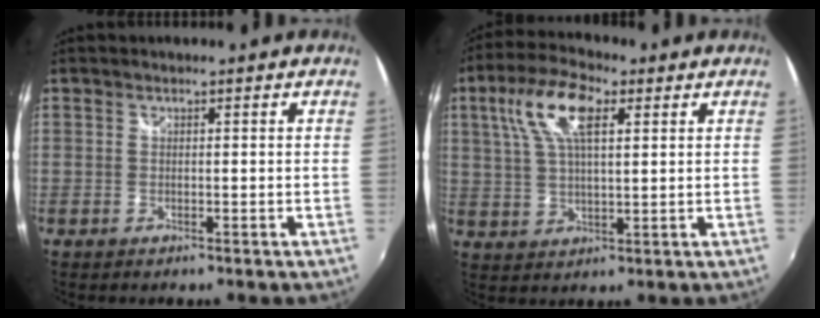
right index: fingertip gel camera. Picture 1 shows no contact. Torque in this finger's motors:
{"motor_torque": [0.31, 0.05, 0.35, 0.11]}